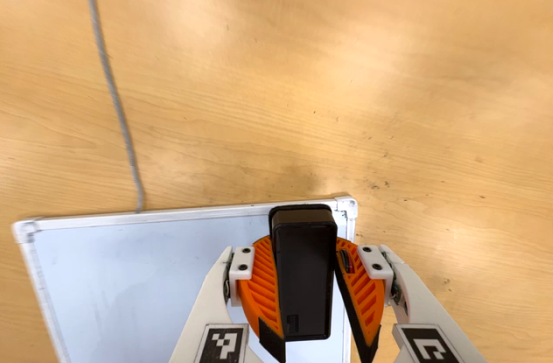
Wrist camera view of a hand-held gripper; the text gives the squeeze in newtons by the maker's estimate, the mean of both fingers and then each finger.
{"total": 8.8, "left": 9.0, "right": 8.6}